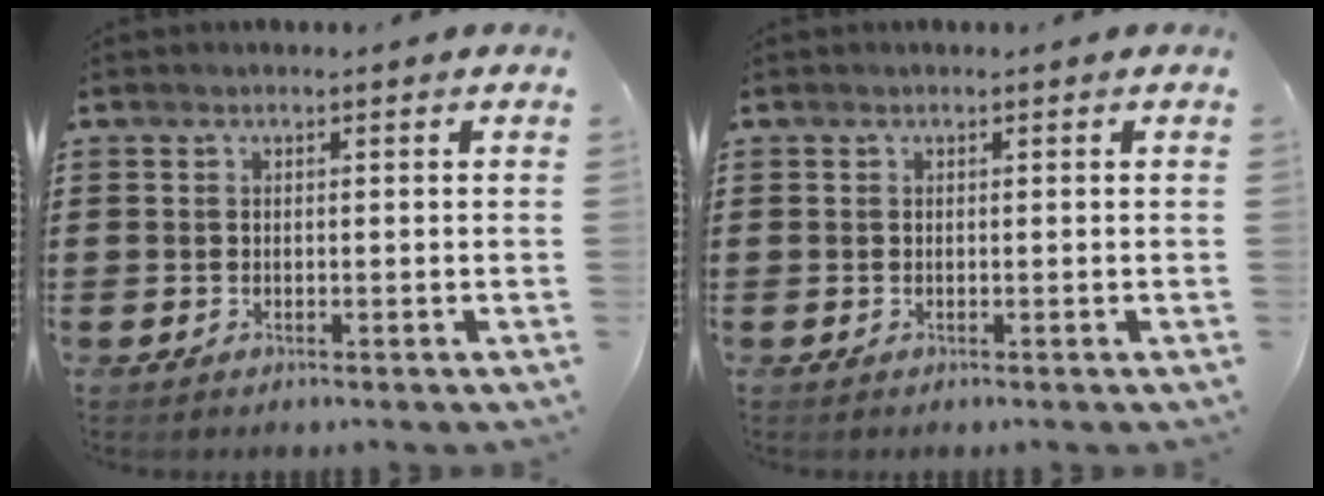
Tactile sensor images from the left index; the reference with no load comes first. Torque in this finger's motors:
{"motor_torque": [0.02, 0.02, 0.00, 0.01]}